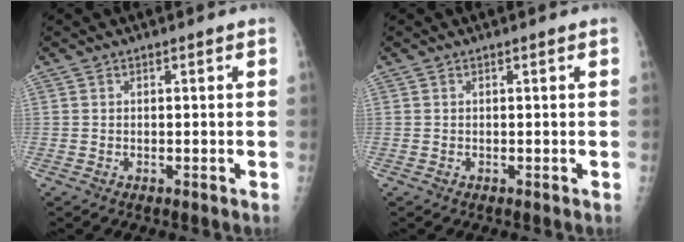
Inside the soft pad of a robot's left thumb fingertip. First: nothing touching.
{"total": 0.0}